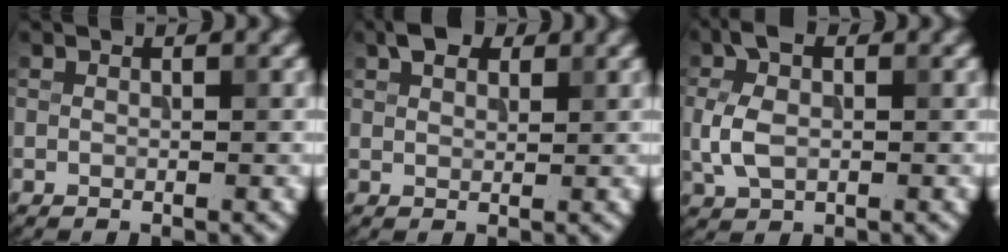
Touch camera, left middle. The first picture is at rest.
{"total": 2.7, "force": [1.6, 1.5, 1.5], "torque": [-0.029, 0.006, 0.029]}
{"total": 4.2, "force": [0.0, 2.7, 3.2], "torque": [-0.081, 0.006, -0.006]}